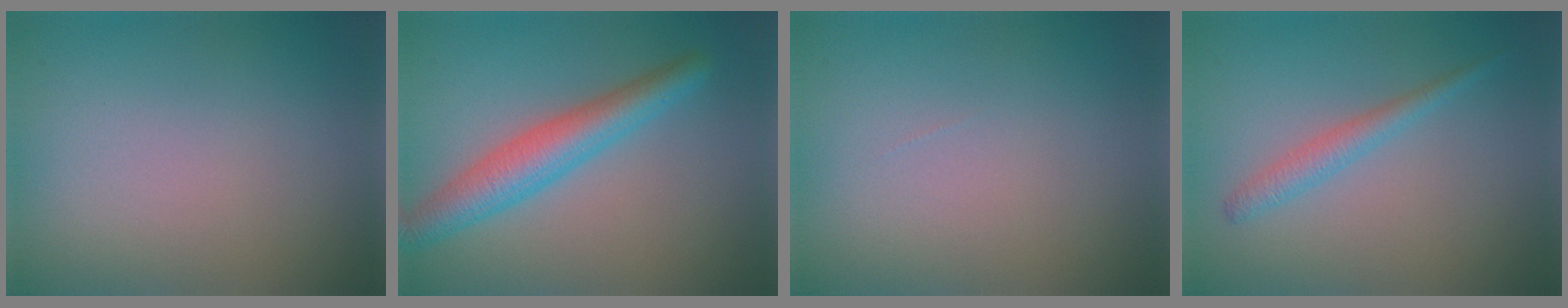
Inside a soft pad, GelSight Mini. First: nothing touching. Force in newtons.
{"total": 4.5, "press": 4.5, "slide": 0.0}
{"total": 0.0}
{"total": 1.7, "press": 1.7, "slide": 0.2}